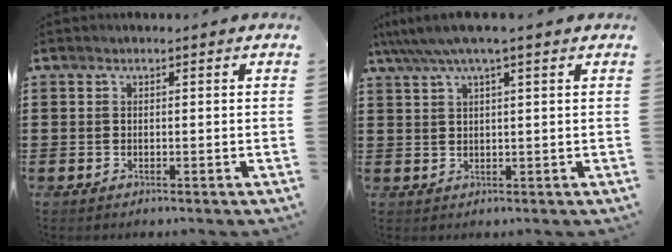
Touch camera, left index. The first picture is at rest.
{"total": 3.9, "force": [2.5, 0.2, 3.0], "torque": [-0.065, 0.002, 0.043]}